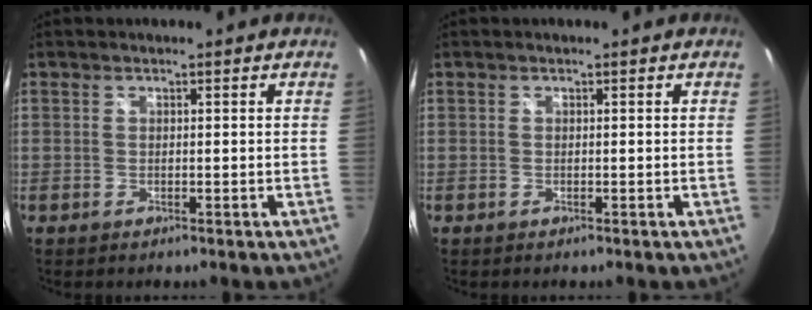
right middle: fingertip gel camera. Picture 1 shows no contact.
{"total": 0.0}